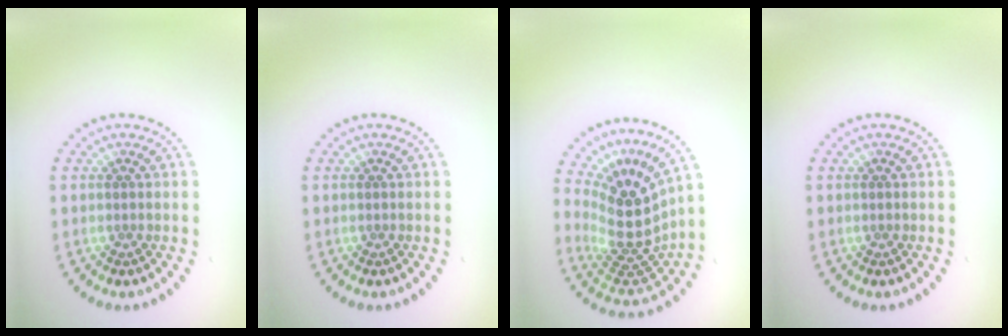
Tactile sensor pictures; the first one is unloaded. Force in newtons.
{"total": 0.0}
{"total": 5.3, "press": 3.9, "slide": 3.6}
{"total": 0.0}